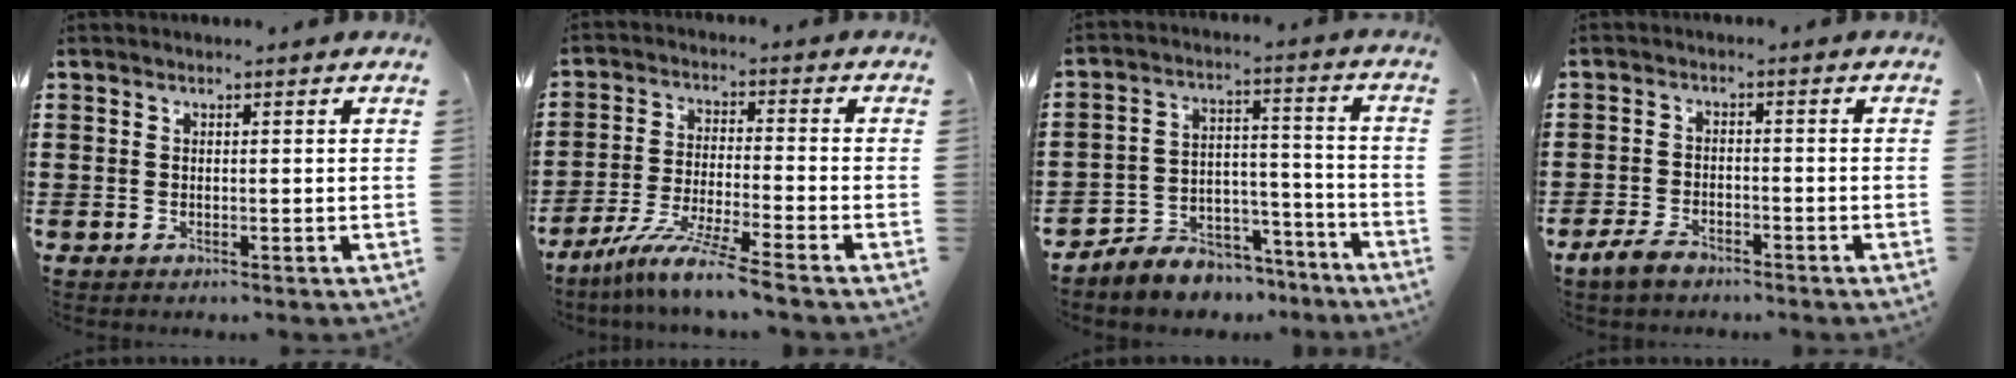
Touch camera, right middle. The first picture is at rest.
{"total": 8.2, "force": [-7.0, -0.5, 4.2], "torque": [-0.088, -0.014, -0.136]}
{"total": 6.5, "force": [-6.1, 2.3, 0.3], "torque": [-0.009, 0.020, -0.121]}
{"total": 3.4, "force": [-2.7, 1.4, 1.4], "torque": [-0.032, 0.007, -0.056]}